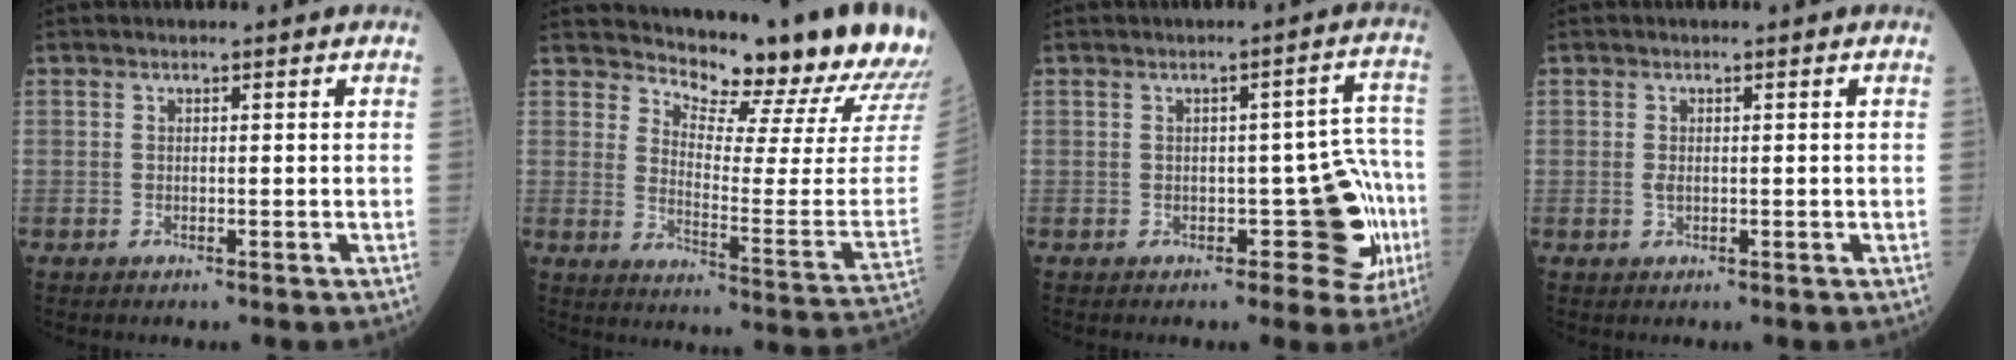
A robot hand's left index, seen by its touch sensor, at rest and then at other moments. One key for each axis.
{"total": 19.0, "fx": 18.2, "fy": 0.6, "fz": 5.6, "tx": -0.085, "ty": -0.120, "tz": 0.224}
{"total": 8.1, "fx": -2.2, "fy": 3.7, "fz": 6.8, "tx": -0.063, "ty": 0.029, "tz": -0.016}
{"total": 0.9, "fx": 0.0, "fy": 0.7, "fz": 0.6, "tx": -0.016, "ty": 0.001, "tz": 0.004}